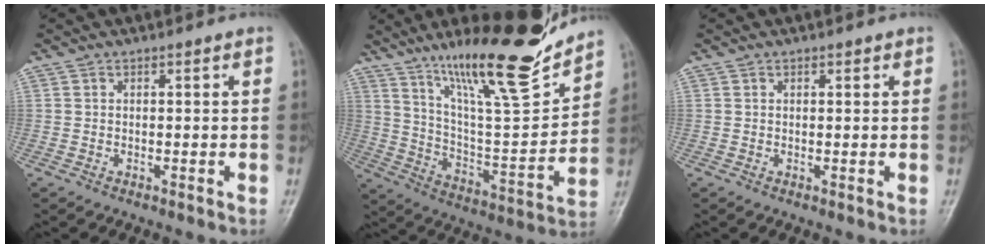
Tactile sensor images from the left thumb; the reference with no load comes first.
{"total": 22.0, "force": [16.4, 4.1, 14.0], "torque": [-0.192, -0.093, 0.282]}
{"total": 0.9, "force": [0.6, 0.4, 0.5], "torque": [-0.004, -0.001, 0.006]}